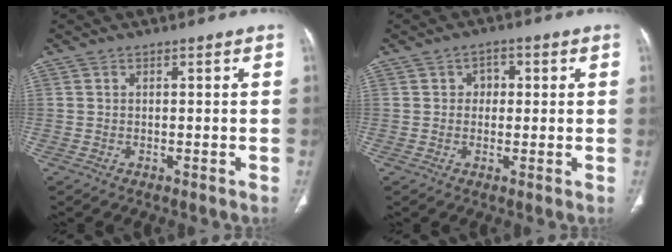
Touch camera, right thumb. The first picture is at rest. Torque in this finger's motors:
{"motor_torque": [-0.29, -0.25, -0.05, 0.59, 0.04]}